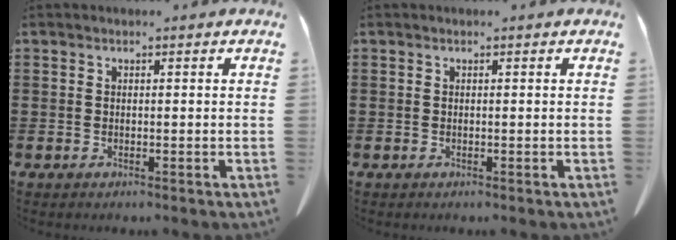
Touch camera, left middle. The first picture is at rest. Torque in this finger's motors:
{"motor_torque": [0.00, 0.00, -0.02, 0.01]}